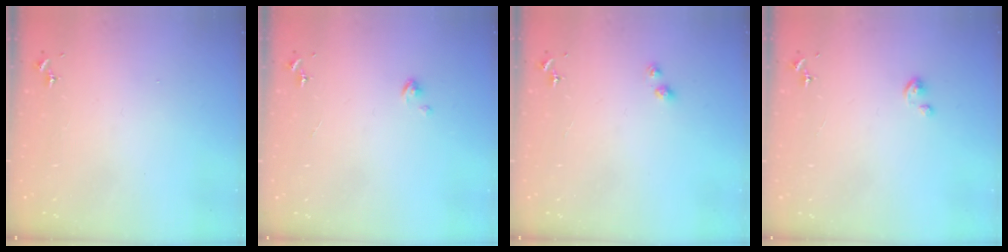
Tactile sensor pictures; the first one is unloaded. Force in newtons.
{"total": 3.0, "press": 3.0, "slide": 0.2}
{"total": 2.8, "press": 2.8, "slide": 0.4}
{"total": 1.9, "press": 1.9, "slide": 0.2}